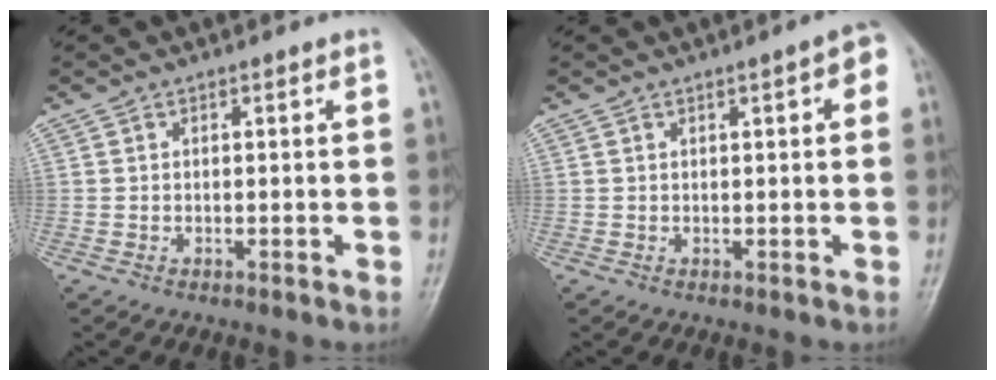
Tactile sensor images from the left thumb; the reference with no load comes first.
{"total": 3.8, "force": [1.2, 1.0, 3.4], "torque": [-0.038, 0.005, 0.011]}